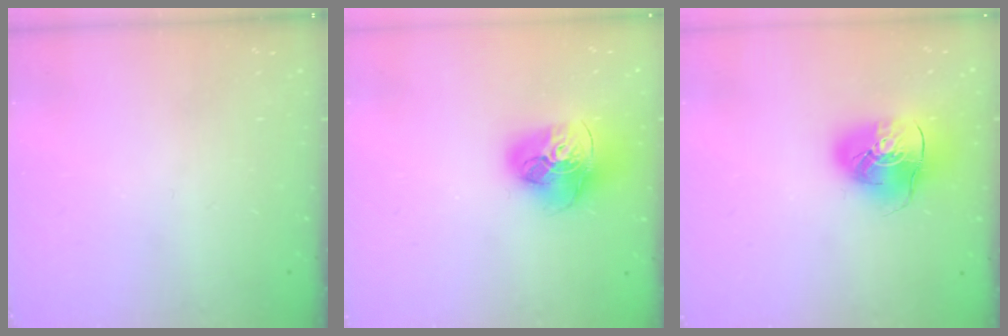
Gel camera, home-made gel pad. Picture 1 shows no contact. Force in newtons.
{"total": 18.6, "press": 18.5, "slide": 2.1}
{"total": 13.4, "press": 13.3, "slide": 2.0}